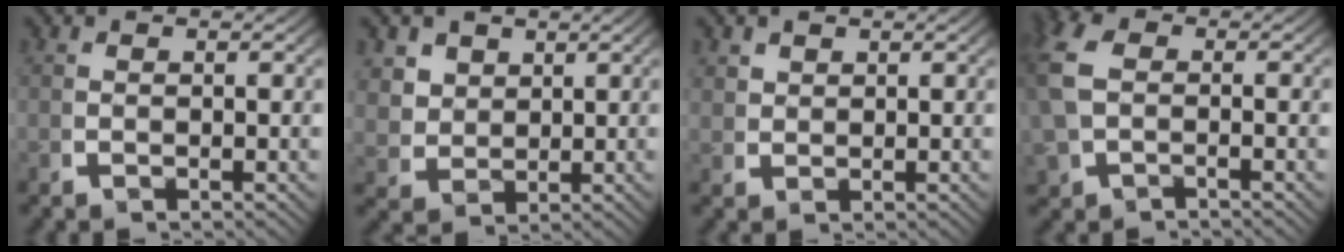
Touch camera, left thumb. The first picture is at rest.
{"total": 3.7, "force": [1.9, 2.7, 1.7], "torque": [-0.038, -0.018, 0.048]}
{"total": 1.4, "force": [1.3, 0.4, 0.3], "torque": [-0.002, 0.000, 0.034]}
{"total": 4.1, "force": [-0.2, 3.1, 2.7], "torque": [-0.079, -0.006, 0.004]}